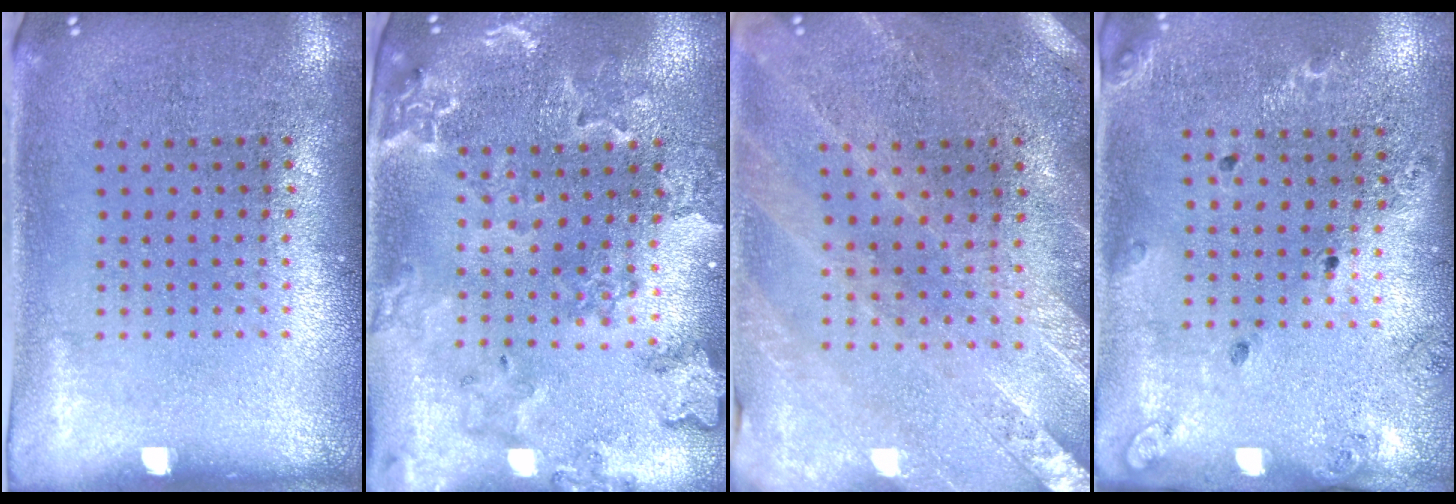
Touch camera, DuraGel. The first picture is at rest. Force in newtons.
{"total": 1.8, "press": 1.8, "slide": 0.3}
{"total": 0.6, "press": 0.6, "slide": 0.2}
{"total": 1.3, "press": 1.2, "slide": 0.4}